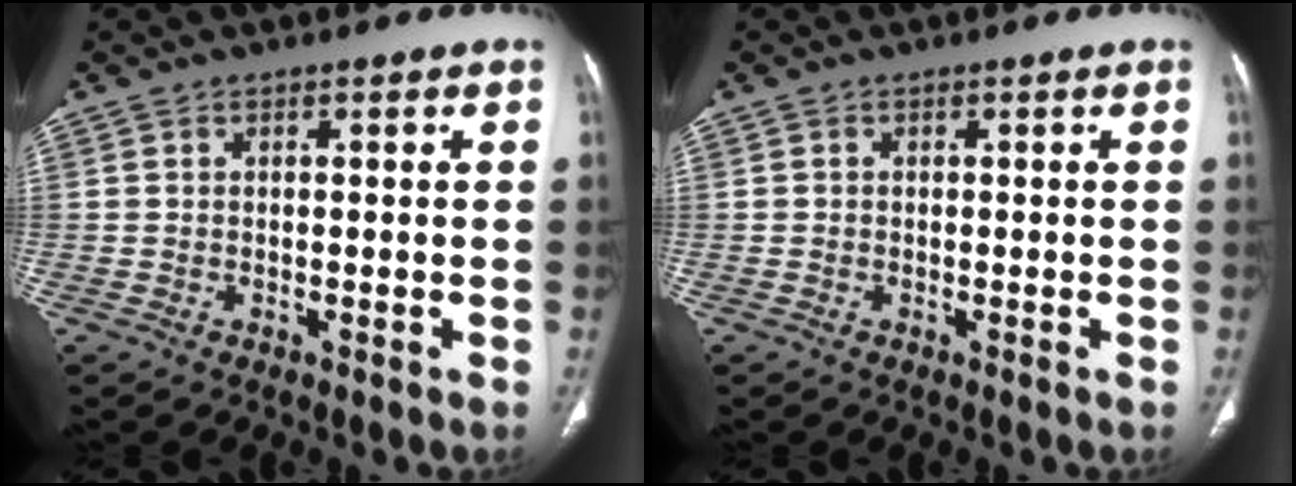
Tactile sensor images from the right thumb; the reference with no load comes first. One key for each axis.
{"total": 0.0}